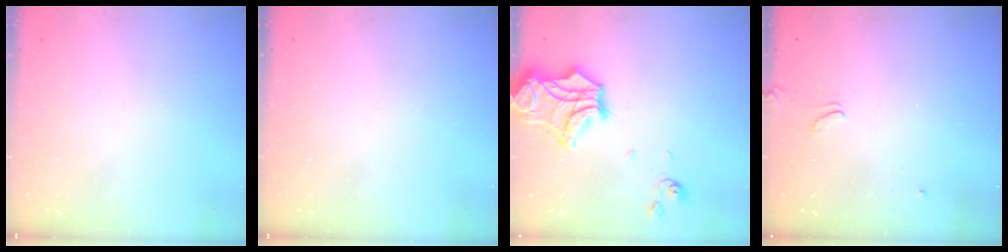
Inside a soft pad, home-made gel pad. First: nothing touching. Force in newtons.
{"total": 0.0}
{"total": 13.6, "press": 13.3, "slide": 2.7}
{"total": 3.4, "press": 3.3, "slide": 0.4}